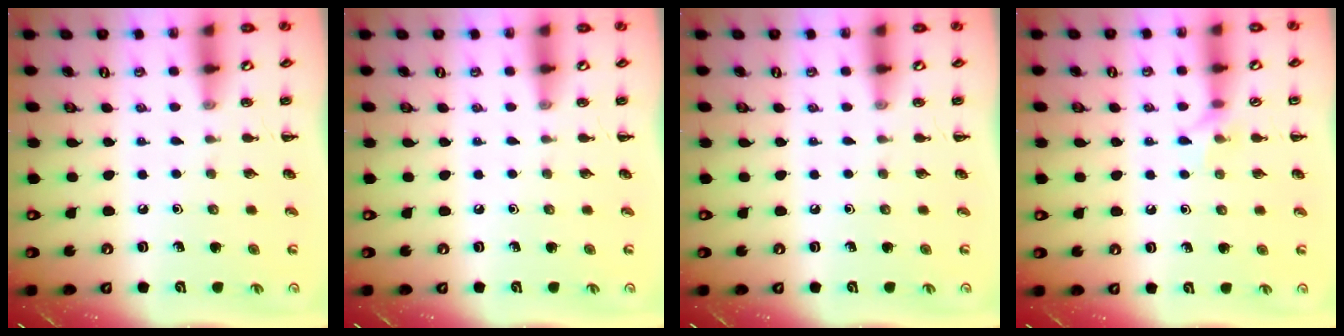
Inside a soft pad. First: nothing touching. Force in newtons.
{"total": 0.0}
{"total": 0.0}
{"total": 5.6, "press": 5.5, "slide": 1.1}